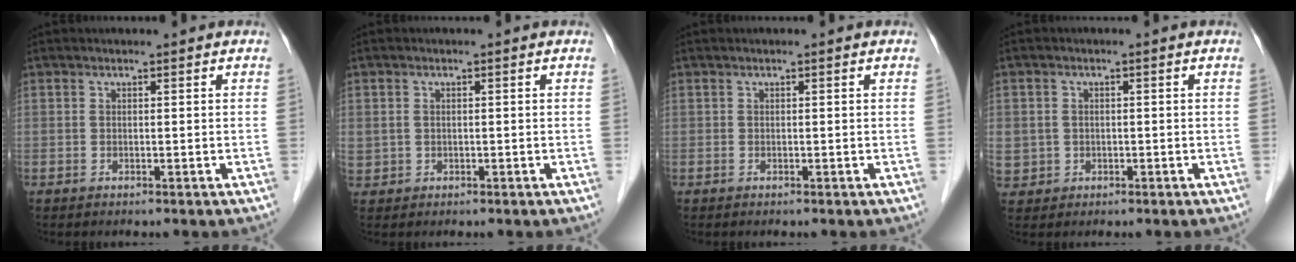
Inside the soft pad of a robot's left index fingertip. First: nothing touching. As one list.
[{"total": 1.5, "force": [0.1, 1.4, 0.5], "torque": [-0.018, 0.005, 0.011]}, {"total": 0.0}, {"total": 4.3, "force": [-0.5, 4.1, 0.9], "torque": [-0.030, 0.005, 0.006]}]